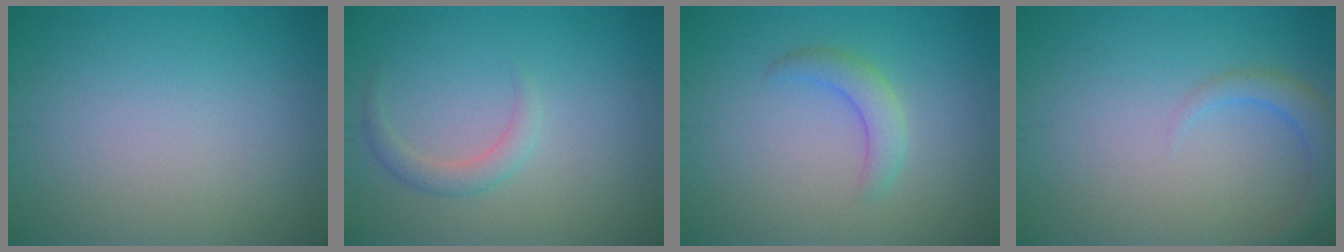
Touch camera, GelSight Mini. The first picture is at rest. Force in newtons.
{"total": 1.7, "press": 1.7, "slide": 0.1}
{"total": 2.3, "press": 2.3, "slide": 0.2}
{"total": 2.4, "press": 2.4, "slide": 0.2}